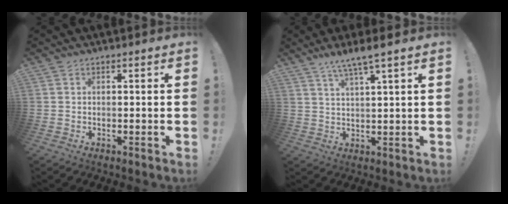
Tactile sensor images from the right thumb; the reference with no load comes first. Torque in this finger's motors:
{"motor_torque": [0.68, 0.78, 0.62, 0.42, 0.00]}